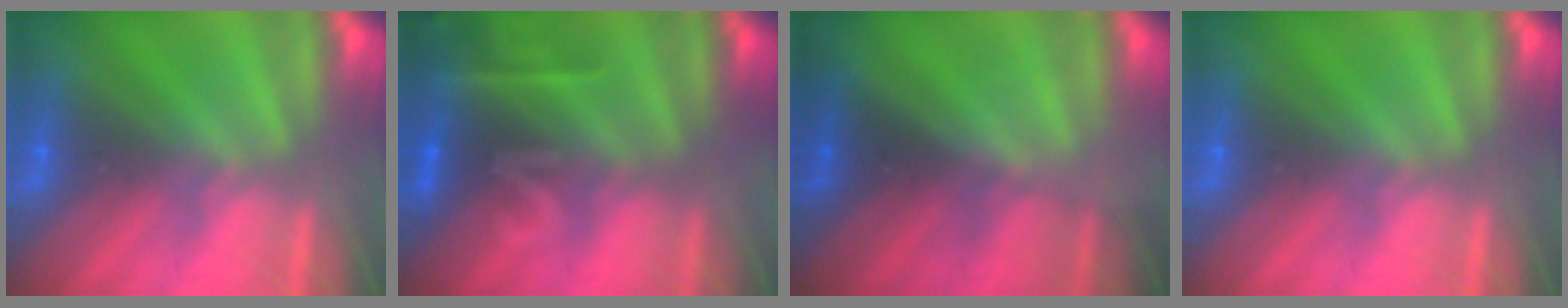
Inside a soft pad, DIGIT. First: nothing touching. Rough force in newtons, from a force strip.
{"total": 2.3}
{"total": 1.4}
{"total": 0.0}